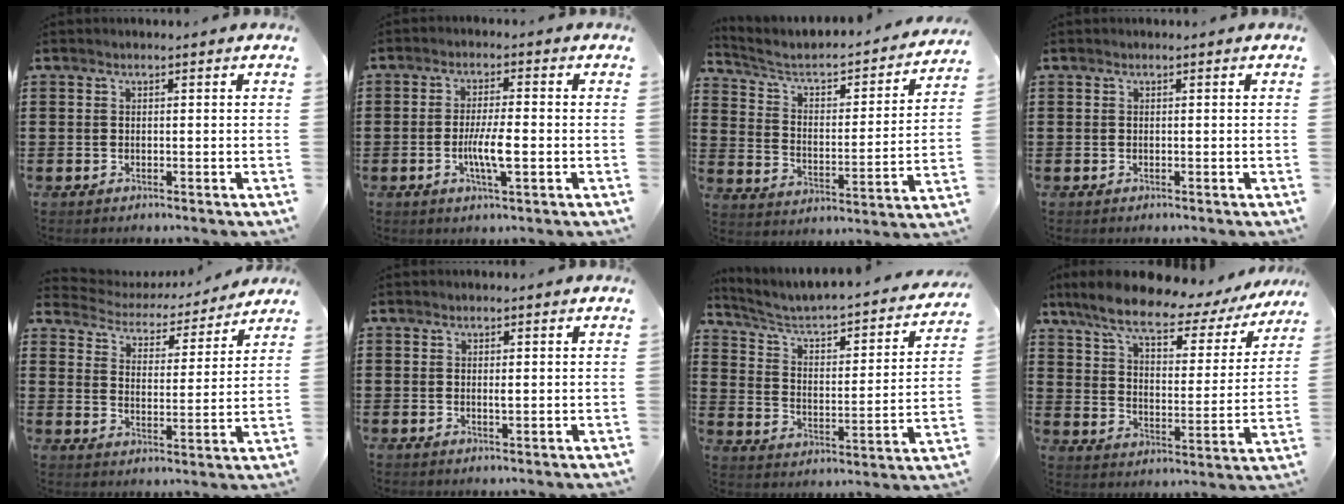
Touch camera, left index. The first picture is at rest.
{"total": 5.6, "force": [-1.2, 1.1, 5.4], "torque": [-0.103, 0.000, -0.026]}
{"total": 3.6, "force": [2.6, 1.7, 1.7], "torque": [-0.054, -0.025, 0.031]}
{"total": 0.0}
{"total": 3.5, "force": [3.5, 0.5, 0.2], "torque": [-0.030, -0.029, 0.053]}
{"total": 0.9, "force": [0.2, 0.1, 0.9], "torque": [-0.016, -0.002, 0.003]}
{"total": 3.3, "force": [2.5, 1.2, 1.9], "torque": [-0.054, -0.032, 0.029]}
{"total": 9.4, "force": [7.5, 2.0, 5.3], "torque": [-0.133, -0.034, 0.125]}